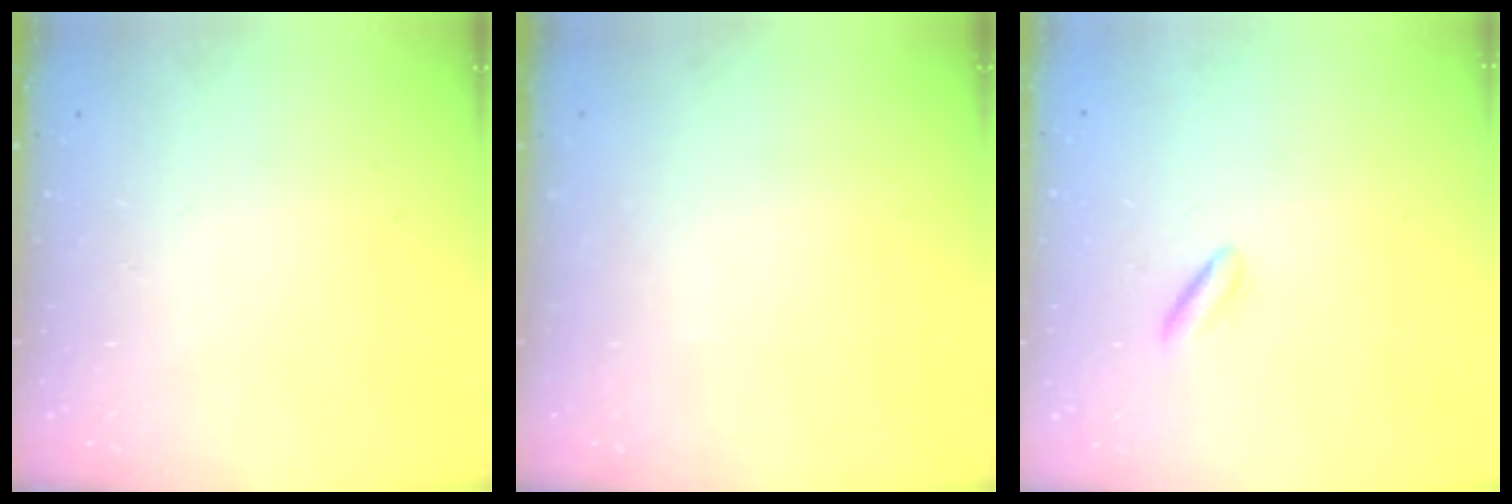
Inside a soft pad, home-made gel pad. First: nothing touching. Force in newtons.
{"total": 0.0}
{"total": 1.9, "press": 1.7, "slide": 0.9}